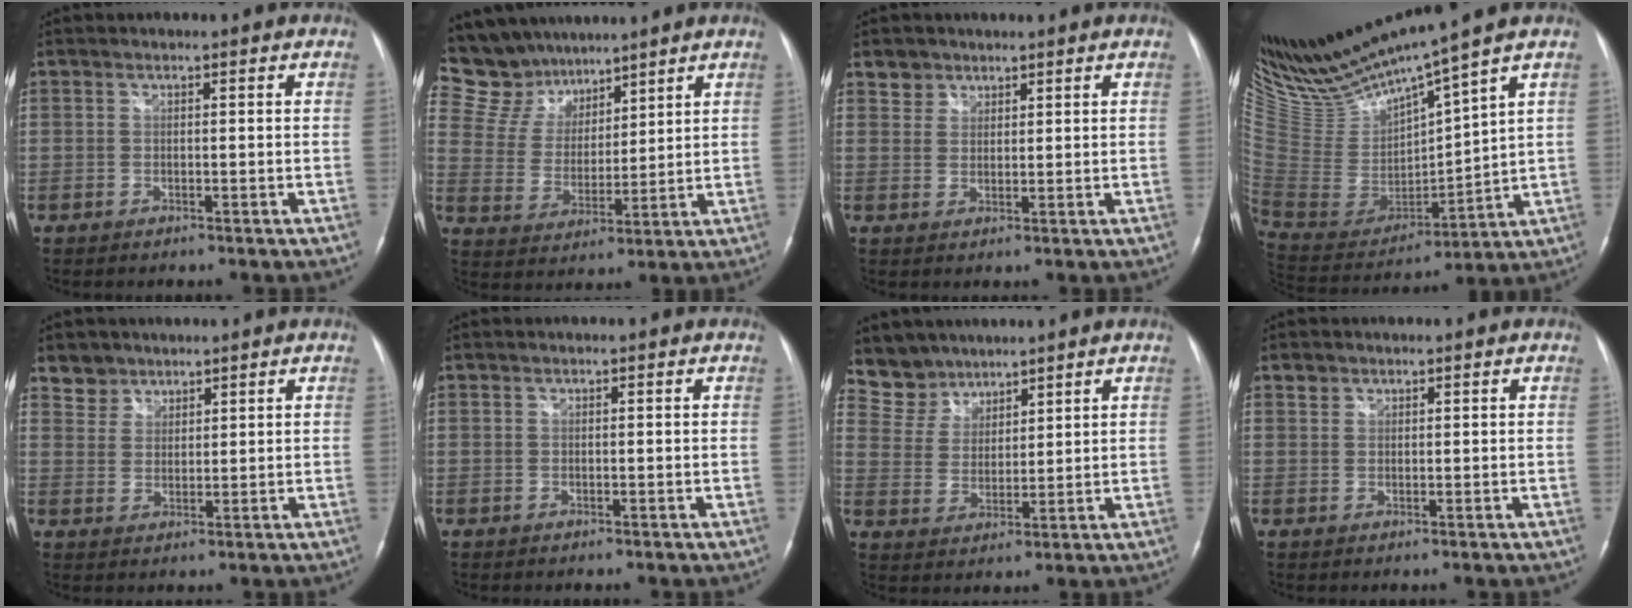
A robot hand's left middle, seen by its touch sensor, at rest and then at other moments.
{"total": 10.7, "force": [9.5, 5.0, 0.7], "torque": [-0.025, 0.021, 0.193]}
{"total": 2.8, "force": [2.1, 1.9, -0.3], "torque": [0.012, 0.008, 0.031]}
{"total": 16.4, "force": [14.5, -1.0, 7.6], "torque": [-0.155, -0.026, 0.297]}
{"total": 3.6, "force": [2.8, 2.2, -0.5], "torque": [0.019, 0.003, 0.050]}
{"total": 0.0}
{"total": 6.5, "force": [5.7, 3.0, -0.4], "torque": [0.000, 0.010, 0.124]}
{"total": 1.3, "force": [0.9, 0.9, 0.0], "torque": [0.006, 0.005, 0.013]}